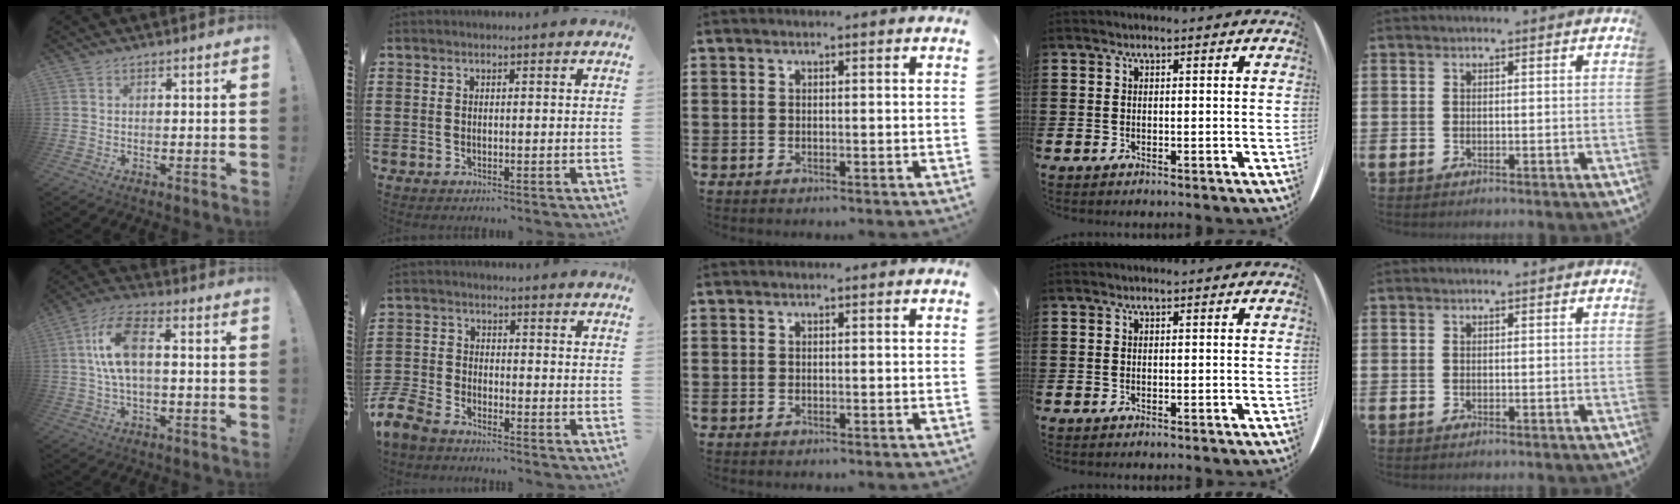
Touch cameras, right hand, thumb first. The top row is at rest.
{"thumb": {"total": 11.9, "force": [0.7, 5.1, 10.8], "torque": [-0.217, 0.011, 0.013]}, "index": {"total": 5.1, "force": [-4.9, 0.8, 1.1], "torque": [-0.060, -0.011, -0.108]}}